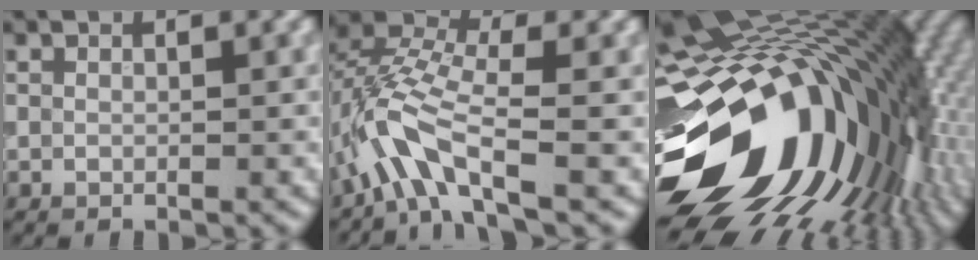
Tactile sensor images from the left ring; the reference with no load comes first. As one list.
[{"total": 5.6, "force": [-2.8, 2.1, 4.3], "torque": [-0.087, 0.011, -0.062]}, {"total": 19.8, "force": [-2.4, 12.5, 15.1], "torque": [-0.254, -0.030, -0.038]}]